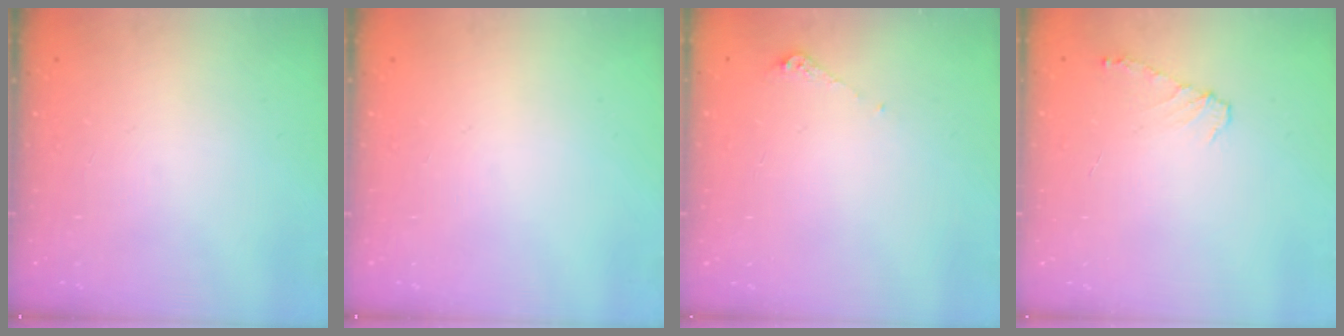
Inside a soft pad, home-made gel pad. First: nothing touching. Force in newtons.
{"total": 0.0}
{"total": 4.3, "press": 4.2, "slide": 0.5}
{"total": 6.4, "press": 6.3, "slide": 0.6}